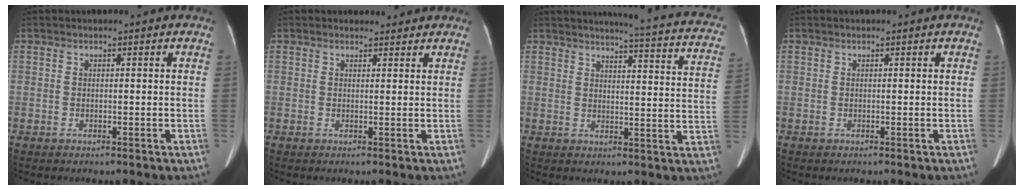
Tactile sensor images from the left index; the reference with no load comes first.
{"total": 2.0, "force": [1.8, 0.8, 0.0], "torque": [-0.002, 0.006, 0.020]}
{"total": 18.0, "force": [16.4, 1.7, 7.2], "torque": [-0.080, -0.061, 0.163]}
{"total": 0.0}